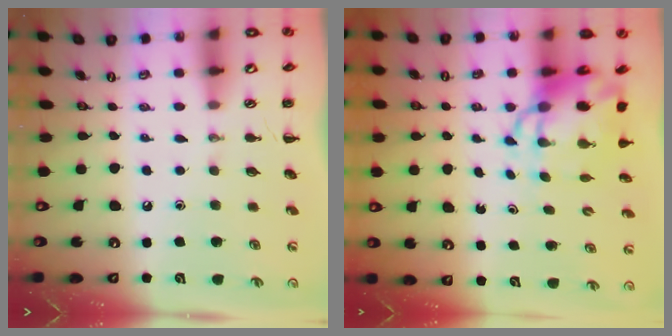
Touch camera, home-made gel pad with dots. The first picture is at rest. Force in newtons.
{"total": 7.7, "press": 7.4, "slide": 2.0}